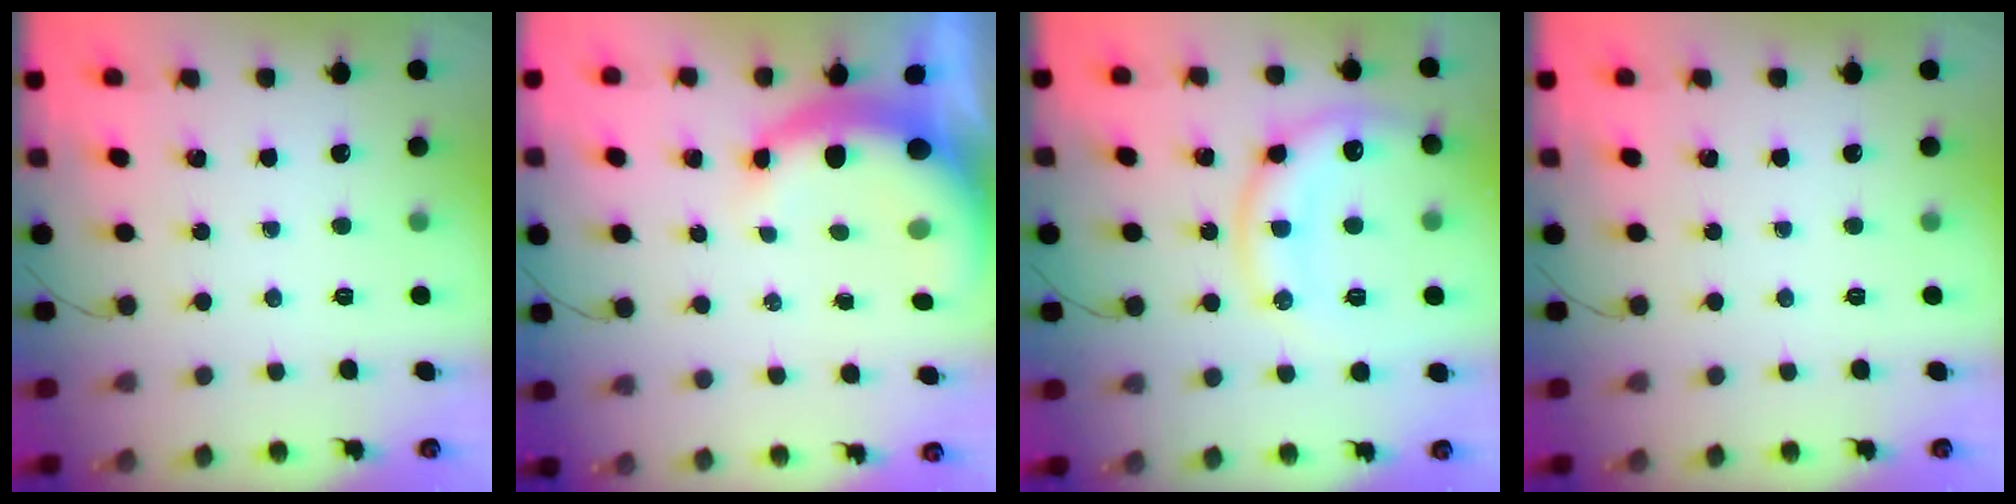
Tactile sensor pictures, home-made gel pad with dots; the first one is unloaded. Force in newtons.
{"total": 7.9, "press": 7.8, "slide": 1.3}
{"total": 16.3, "press": 16.2, "slide": 1.7}
{"total": 0.0}